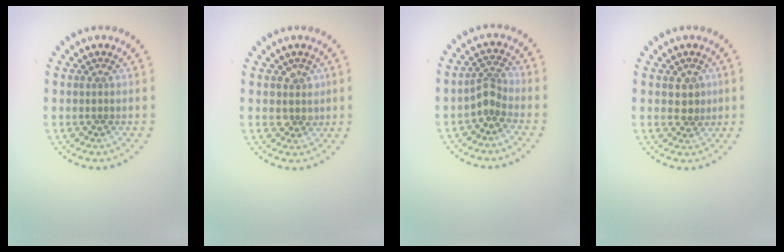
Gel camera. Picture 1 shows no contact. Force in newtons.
{"total": 1.7, "press": 1.5, "slide": 0.9}
{"total": 2.0, "press": 1.3, "slide": 1.5}
{"total": 1.9, "press": 1.8, "slide": 0.7}